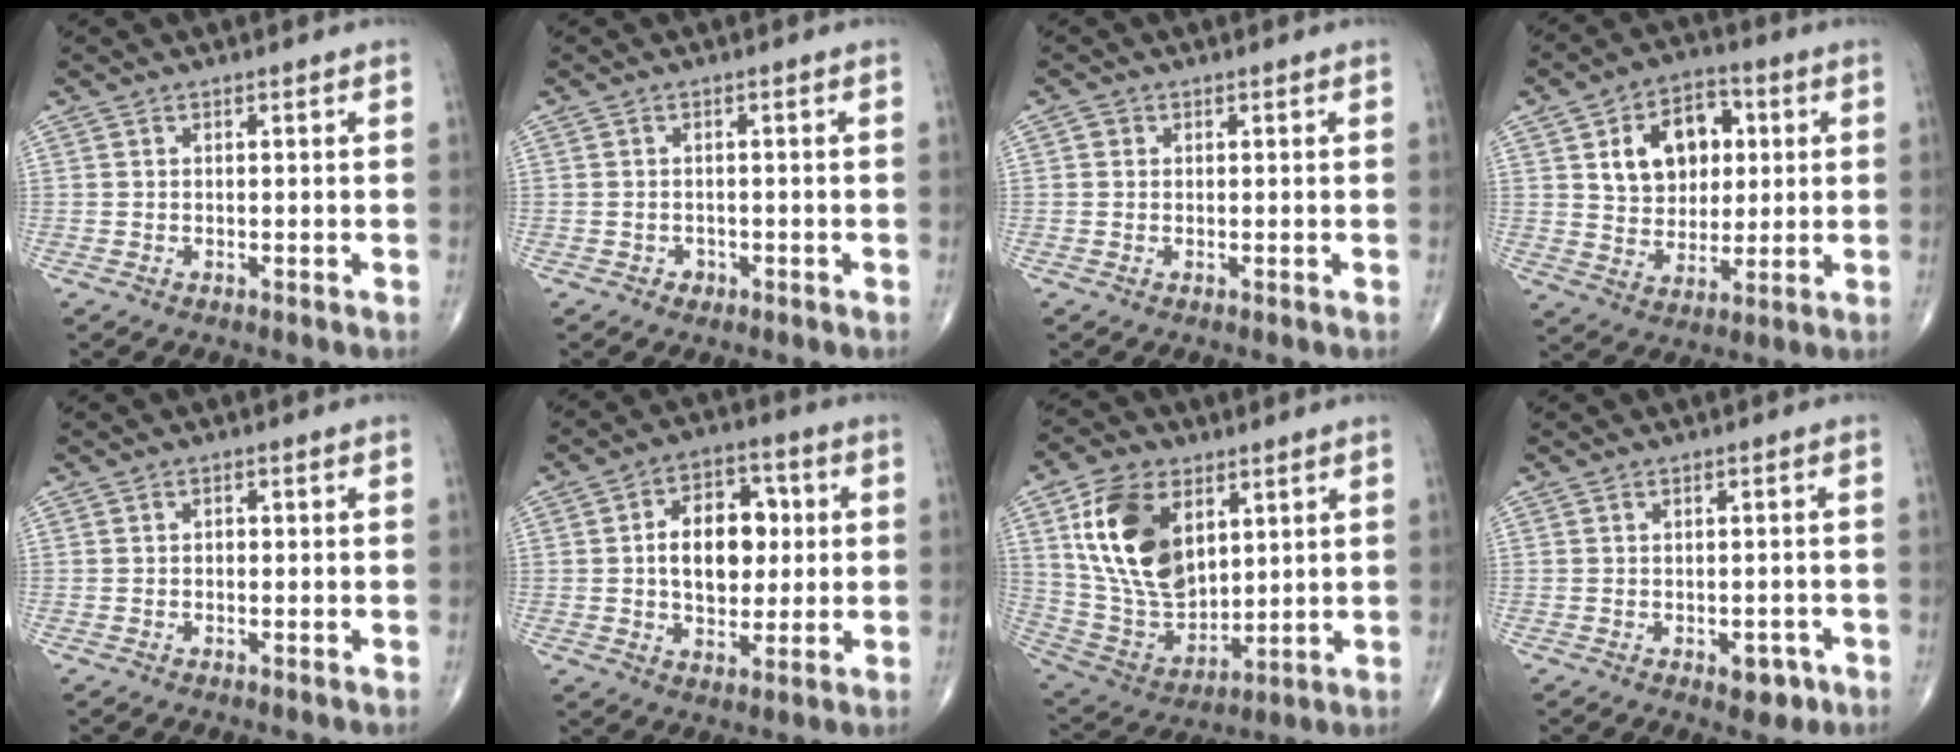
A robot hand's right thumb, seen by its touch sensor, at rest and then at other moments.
{"total": 1.3, "force": [-0.7, 1.0, 0.3], "torque": [0.001, 0.006, -0.011]}
{"total": 1.0, "force": [0.2, 0.9, 0.3], "torque": [0.002, 0.002, 0.001]}
{"total": 13.7, "force": [3.7, 9.9, 8.7], "torque": [-0.093, 0.000, 0.062]}
{"total": 0.8, "force": [0.0, 0.6, 0.5], "torque": [-0.004, 0.002, -0.002]}
{"total": 13.3, "force": [1.3, 8.7, 9.9], "torque": [-0.114, 0.014, 0.021]}
{"total": 18.9, "force": [6.6, 11.8, 13.3], "torque": [-0.225, -0.029, 0.134]}
{"total": 3.7, "force": [-1.6, 2.2, 2.5], "torque": [-0.012, 0.006, -0.016]}